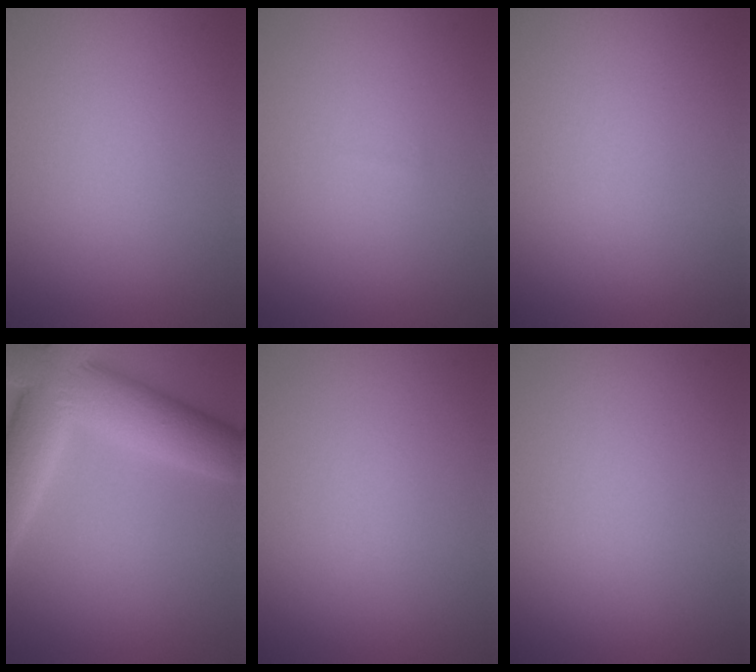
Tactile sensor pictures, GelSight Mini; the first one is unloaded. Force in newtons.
{"total": 0.0}
{"total": 0.0}
{"total": 10.6, "press": 10.5, "slide": 0.9}
{"total": 0.0}
{"total": 0.0}